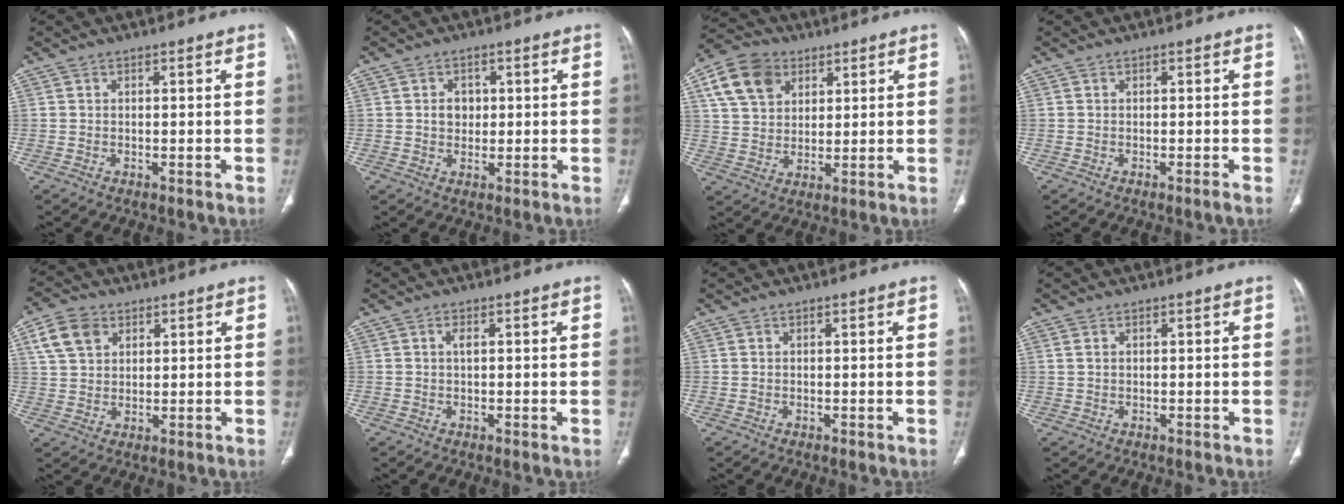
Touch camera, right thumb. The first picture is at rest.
{"total": 3.3, "force": [0.5, 2.8, 1.7], "torque": [-0.008, 0.002, 0.008]}
{"total": 11.6, "force": [5.3, 8.5, 6.0], "torque": [-0.096, -0.004, 0.099]}
{"total": 0.6, "force": [-0.4, -0.2, 0.4], "torque": [-0.009, -0.001, -0.007]}
{"total": 7.6, "force": [3.5, 5.5, 4.0], "torque": [-0.059, -0.003, 0.068]}
{"total": 1.7, "force": [0.3, 0.6, 1.6], "torque": [-0.030, 0.000, 0.004]}
{"total": 0.0}
{"total": 1.1, "force": [0.5, 0.7, 0.7], "torque": [-0.019, 0.004, 0.015]}